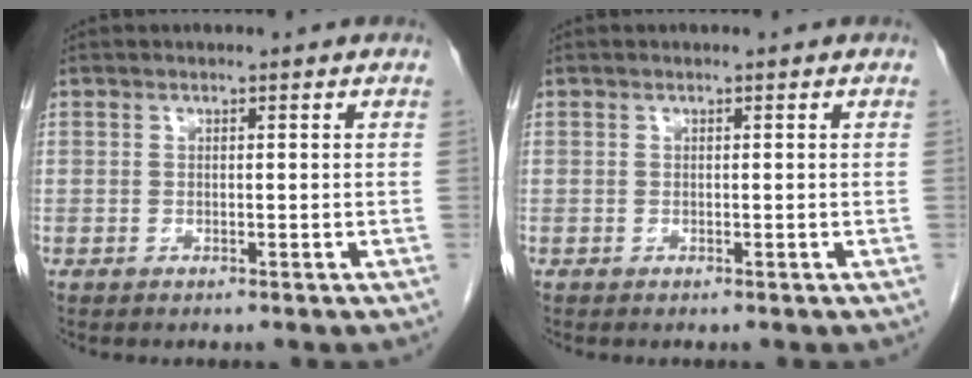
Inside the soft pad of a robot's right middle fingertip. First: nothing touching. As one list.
[{"total": 0.0}]